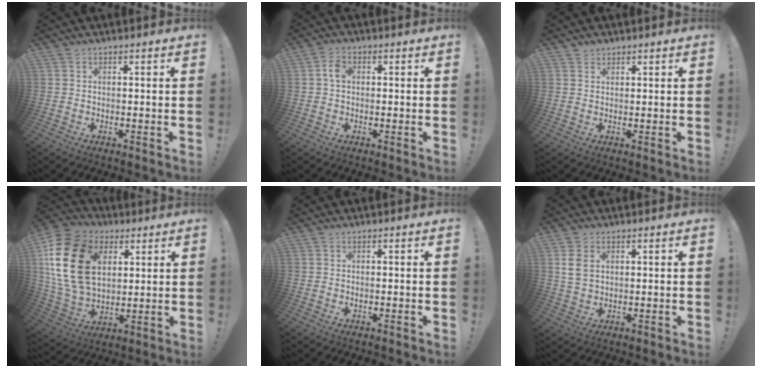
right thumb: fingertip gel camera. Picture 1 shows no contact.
{"total": 3.1, "force": [0.3, 2.0, 2.4], "torque": [-0.043, 0.009, 0.003]}
{"total": 1.5, "force": [1.2, 0.9, 0.2], "torque": [-0.005, -0.005, 0.023]}
{"total": 22.5, "force": [6.4, 15.8, 14.8], "torque": [-0.283, -0.015, 0.121]}
{"total": 0.0}
{"total": 5.1, "force": [1.7, 3.3, 3.5], "torque": [-0.064, -0.002, 0.031]}